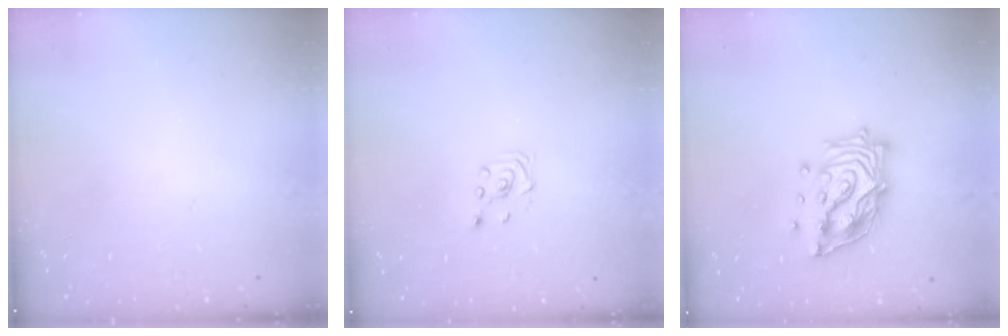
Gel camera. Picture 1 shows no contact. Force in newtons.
{"total": 1.6, "press": 1.4, "slide": 0.9}
{"total": 17.3, "press": 17.1, "slide": 2.3}